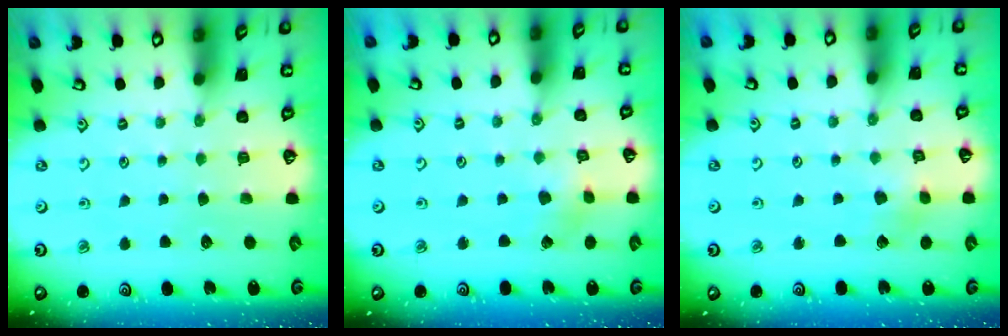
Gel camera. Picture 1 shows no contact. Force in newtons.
{"total": 2.7, "press": 2.7, "slide": 0.3}
{"total": 3.0, "press": 3.0, "slide": 0.4}